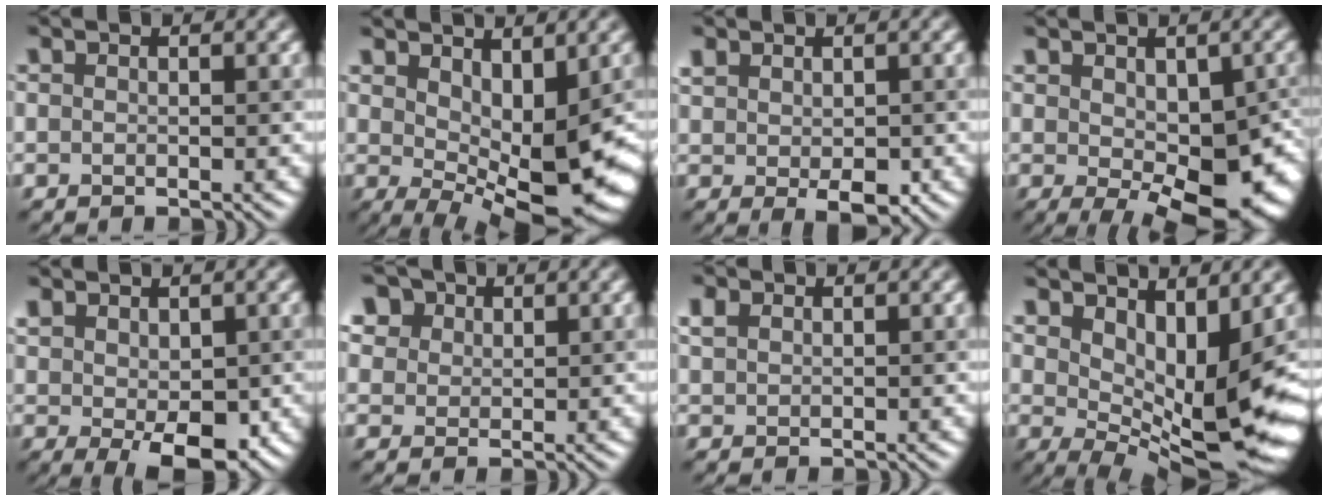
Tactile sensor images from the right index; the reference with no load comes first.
{"total": 9.5, "force": [0.0, 3.9, 8.7], "torque": [-0.134, -0.009, 0.018]}
{"total": 2.6, "force": [-0.2, 1.5, 2.2], "torque": [-0.041, -0.001, 0.013]}
{"total": 11.9, "force": [-3.1, 5.6, 10.0], "torque": [-0.137, -0.018, -0.028]}
{"total": 5.5, "force": [-0.4, 3.0, 4.6], "torque": [-0.089, -0.002, 0.010]}
{"total": 6.1, "force": [4.0, 4.0, 2.2], "torque": [-0.071, 0.016, 0.070]}
{"total": 1.2, "force": [1.0, 0.6, 0.2], "torque": [-0.010, 0.012, 0.030]}
{"total": 8.9, "force": [1.3, 3.4, 8.1], "torque": [-0.136, -0.014, 0.038]}